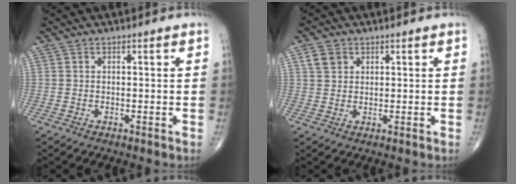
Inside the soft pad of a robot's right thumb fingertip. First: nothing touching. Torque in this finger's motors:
{"motor_torque": [-0.19, 0.18, -0.05, 0.00, 0.00]}